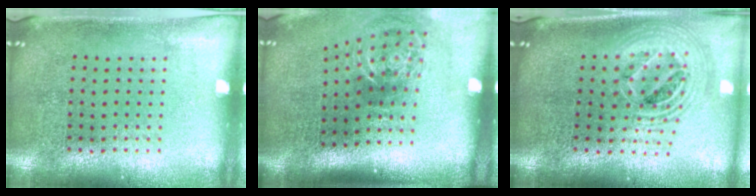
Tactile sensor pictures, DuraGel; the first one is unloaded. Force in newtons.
{"total": 2.2, "press": 1.3, "slide": 1.8}
{"total": 2.3, "press": 1.7, "slide": 1.4}